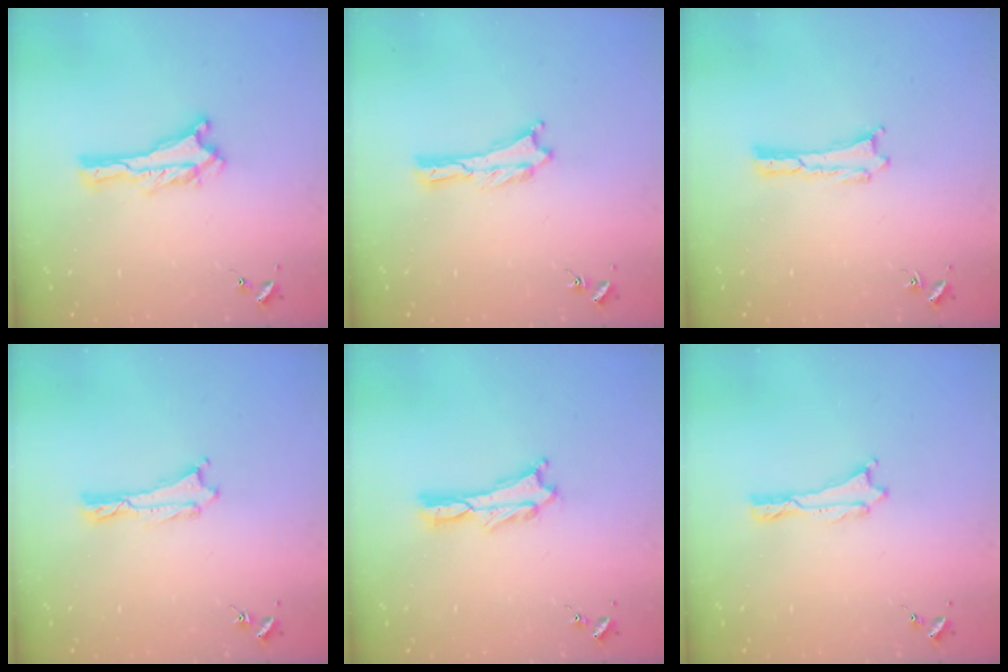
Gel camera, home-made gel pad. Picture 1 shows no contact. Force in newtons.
{"total": 0.0}
{"total": 0.0}
{"total": 0.0}
{"total": 1.1, "press": 1.1, "slide": 0.2}
{"total": 0.0}